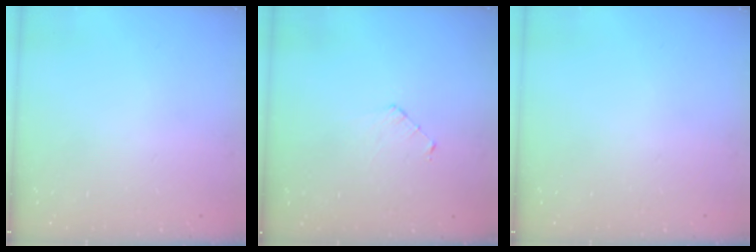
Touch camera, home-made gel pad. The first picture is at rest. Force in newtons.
{"total": 4.3, "press": 4.3, "slide": 0.4}
{"total": 0.0}